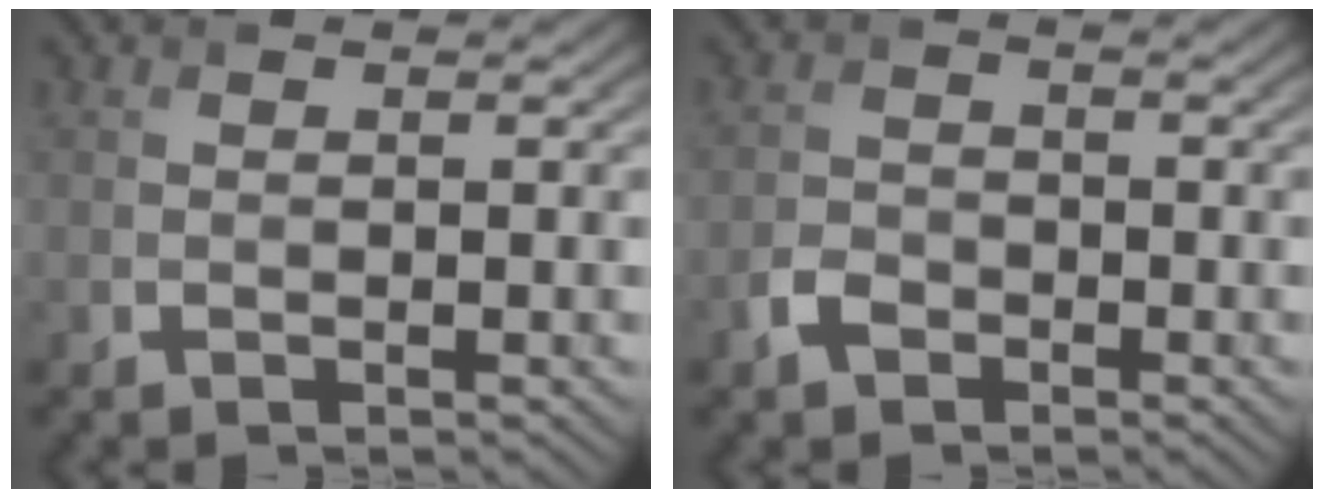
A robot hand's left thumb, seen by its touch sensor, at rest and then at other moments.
{"total": 2.6, "force": [-1.6, 1.7, 1.1], "torque": [-0.023, 0.001, -0.040]}